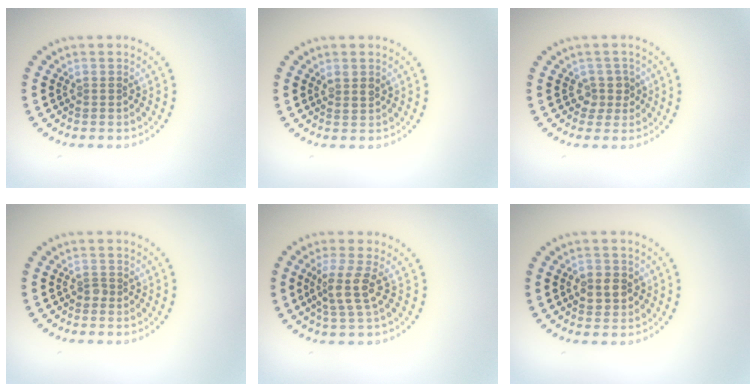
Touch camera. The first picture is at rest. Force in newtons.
{"total": 1.0, "press": 0.9, "slide": 0.5}
{"total": 1.9, "press": 1.4, "slide": 1.2}
{"total": 0.7, "press": 0.5, "slide": 0.5}
{"total": 2.9, "press": 2.2, "slide": 1.9}
{"total": 2.2, "press": 2.2, "slide": 0.3}